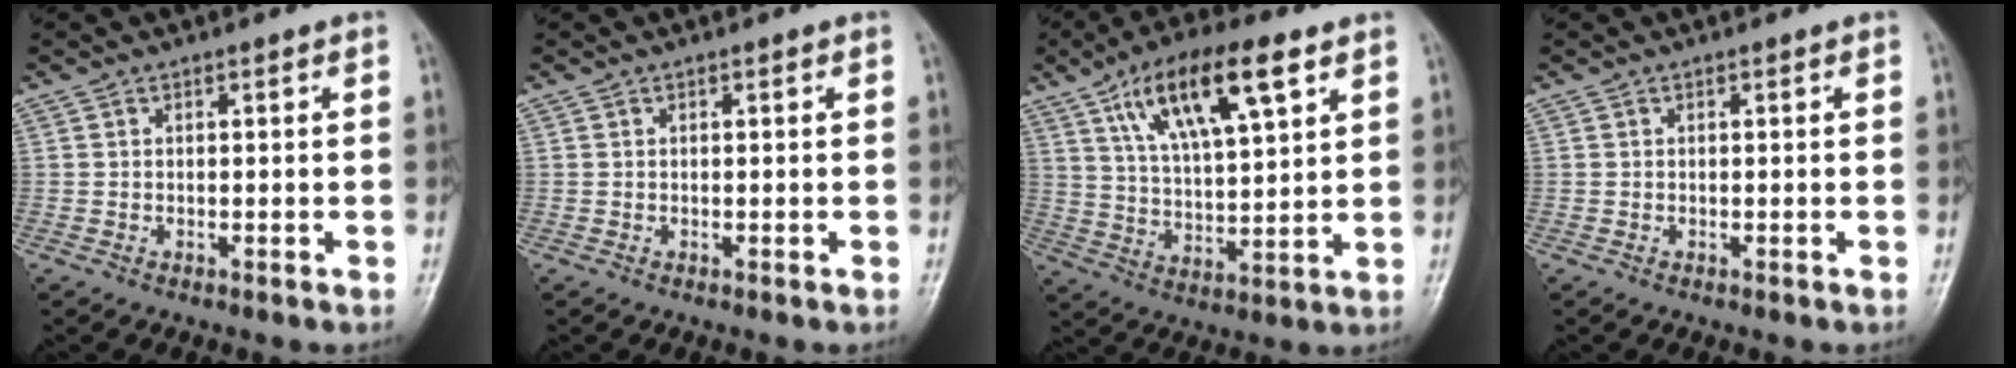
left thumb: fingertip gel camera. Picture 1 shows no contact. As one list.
[{"total": 0.0}, {"total": 16.7, "force": [8.3, 5.8, 13.3], "torque": [-0.212, -0.016, 0.149]}, {"total": 0.0}]